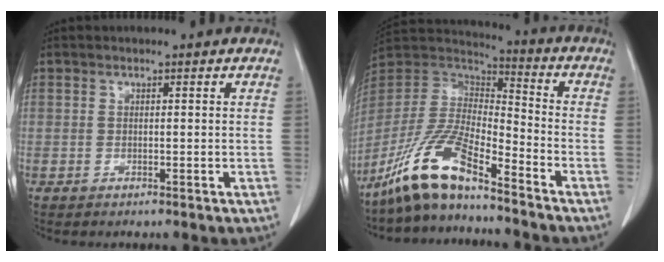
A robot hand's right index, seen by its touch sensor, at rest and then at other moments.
{"total": 13.7, "force": [-10.3, 2.2, 8.7], "torque": [-0.183, -0.003, -0.196]}